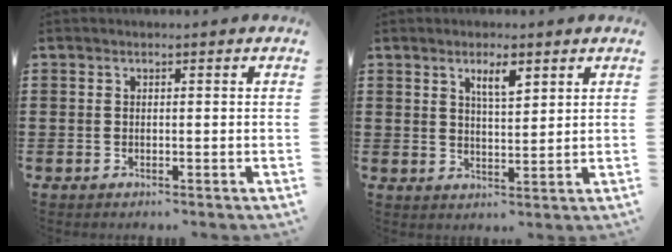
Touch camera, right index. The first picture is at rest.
{"total": 3.7, "force": [2.3, 1.0, 2.8], "torque": [-0.052, 0.002, 0.038]}